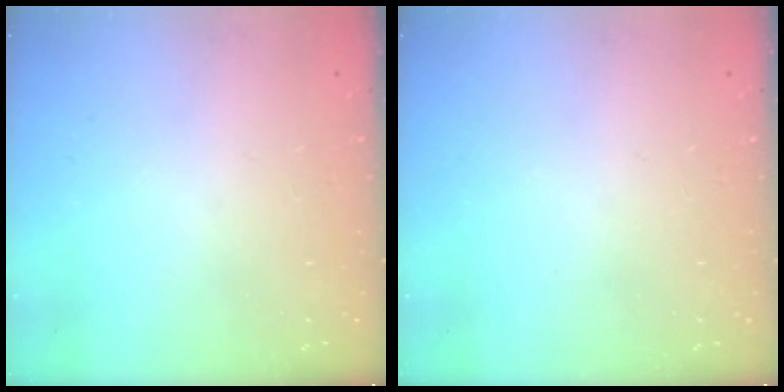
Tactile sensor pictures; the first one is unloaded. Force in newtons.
{"total": 12.1, "press": 3.1, "slide": 11.7}